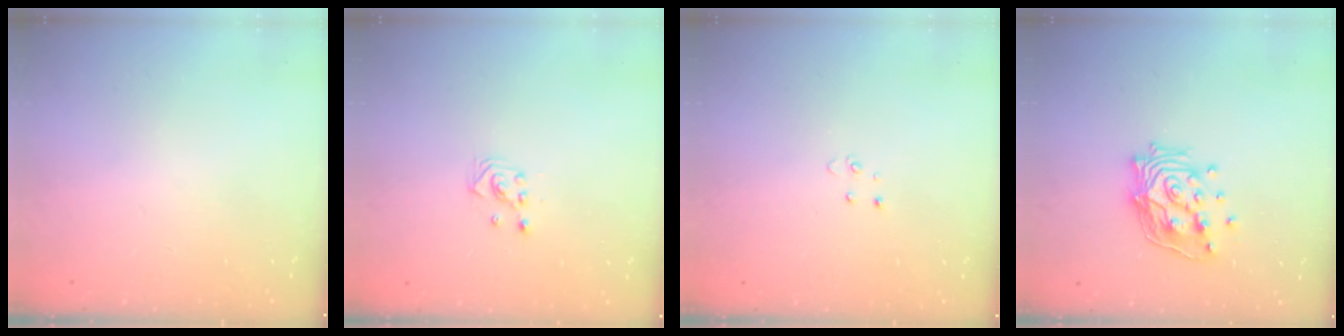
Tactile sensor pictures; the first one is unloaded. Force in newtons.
{"total": 2.2, "press": 2.2, "slide": 0.2}
{"total": 2.6, "press": 2.6, "slide": 0.2}
{"total": 14.8, "press": 14.6, "slide": 2.2}